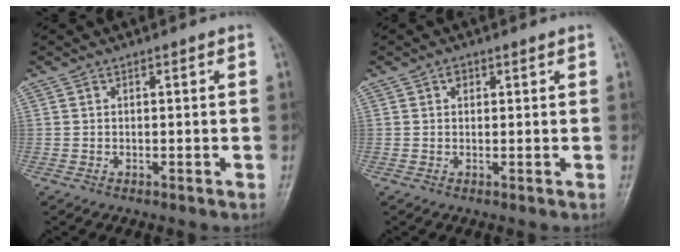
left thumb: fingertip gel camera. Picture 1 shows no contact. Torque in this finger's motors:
{"motor_torque": [-0.23, 0.01, -0.07, -0.03, 0.00]}